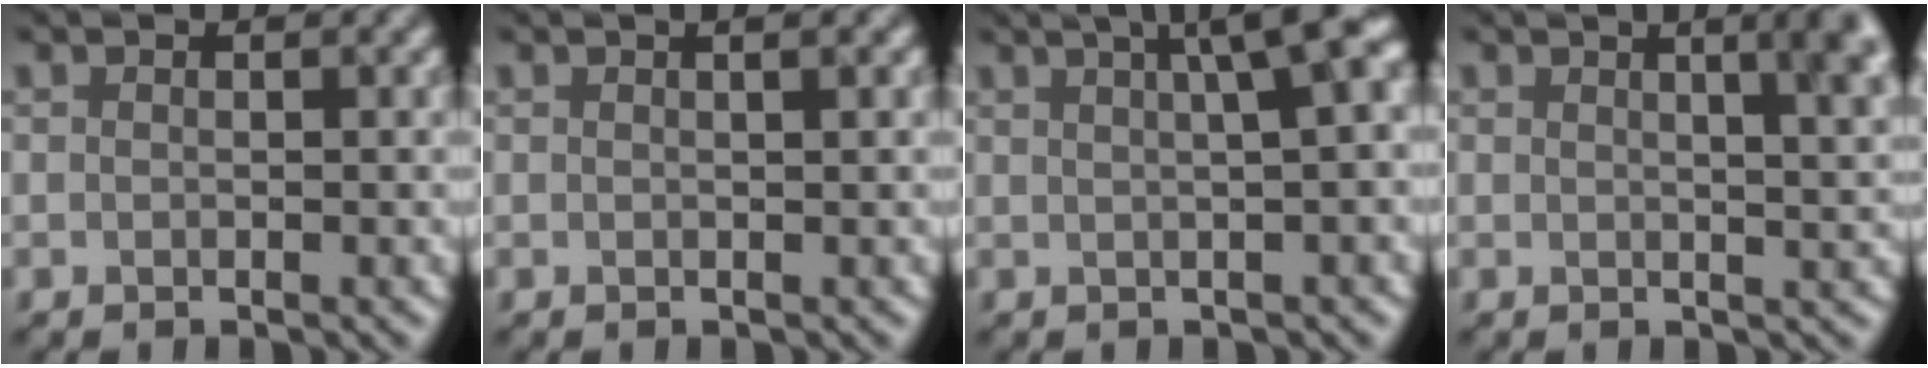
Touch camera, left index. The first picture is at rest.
{"total": 3.5, "force": [1.6, 1.8, 2.5], "torque": [0.002, 0.029, -0.005]}
{"total": 6.4, "force": [2.4, 1.8, 5.6], "torque": [-0.032, 0.034, 0.024]}
{"total": 8.6, "force": [3.3, 4.1, 6.7], "torque": [-0.030, 0.053, 0.020]}